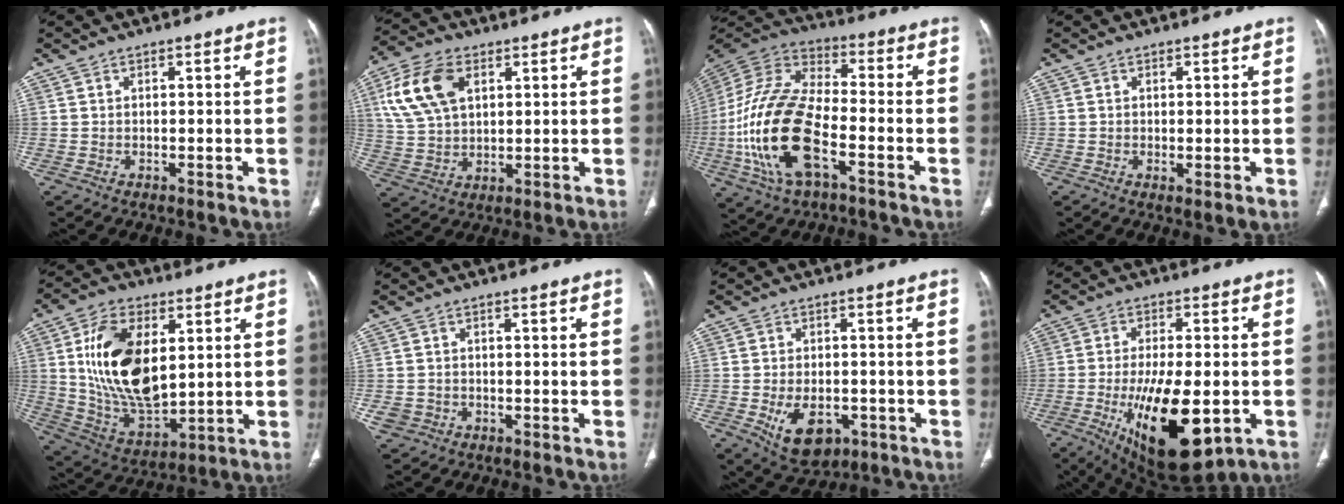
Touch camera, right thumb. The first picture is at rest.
{"total": 13.1, "force": [4.6, 8.1, 9.2], "torque": [-0.179, 0.000, 0.093]}
{"total": 22.1, "force": [-6.5, 10.5, 18.4], "torque": [-0.386, 0.019, -0.122]}
{"total": 1.5, "force": [0.0, 0.4, 1.4], "torque": [-0.034, -0.010, 0.000]}
{"total": 19.3, "force": [4.0, 10.9, 15.5], "torque": [-0.265, -0.019, 0.086]}
{"total": 2.7, "force": [-1.1, 2.4, 0.8], "torque": [-0.012, 0.011, -0.016]}
{"total": 9.5, "force": [-3.4, 5.9, 6.6], "torque": [-0.094, 0.006, -0.038]}
{"total": 20.2, "force": [-5.7, 8.5, 17.4], "torque": [-0.290, -0.011, -0.069]}